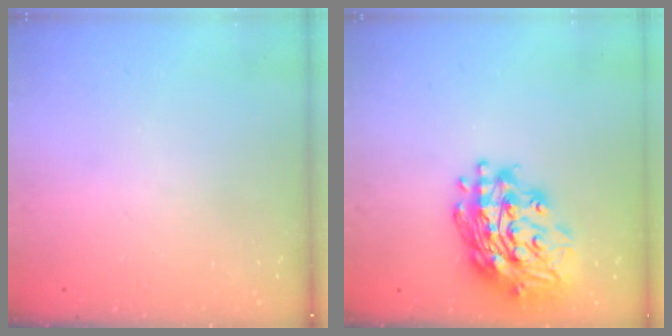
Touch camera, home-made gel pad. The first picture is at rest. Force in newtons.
{"total": 20.7, "press": 20.6, "slide": 1.9}